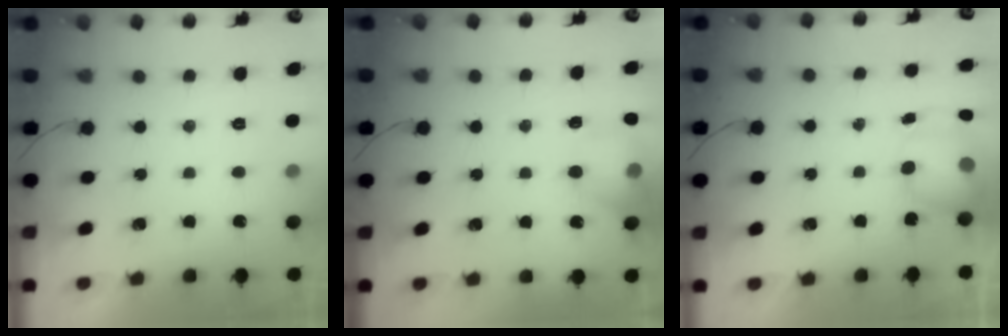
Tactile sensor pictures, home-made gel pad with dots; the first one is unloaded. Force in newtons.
{"total": 12.8, "press": 12.7, "slide": 1.5}
{"total": 7.1, "press": 7.1, "slide": 1.0}